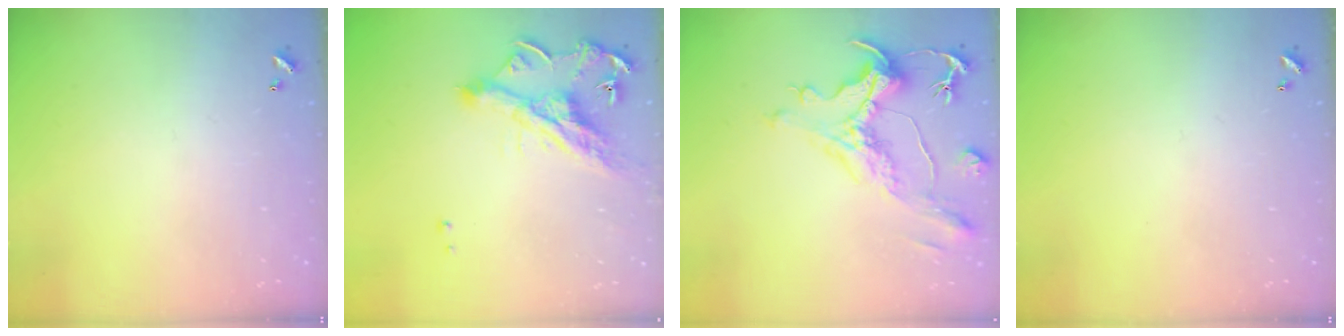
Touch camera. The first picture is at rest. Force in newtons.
{"total": 10.0, "press": 9.9, "slide": 1.1}
{"total": 2.0, "press": 1.0, "slide": 1.7}
{"total": 0.0}